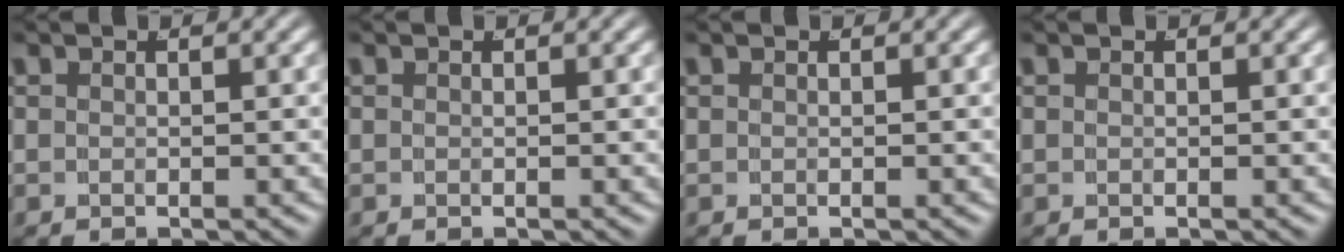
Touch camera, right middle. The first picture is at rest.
{"total": 0.0}
{"total": 0.0}
{"total": 0.0}